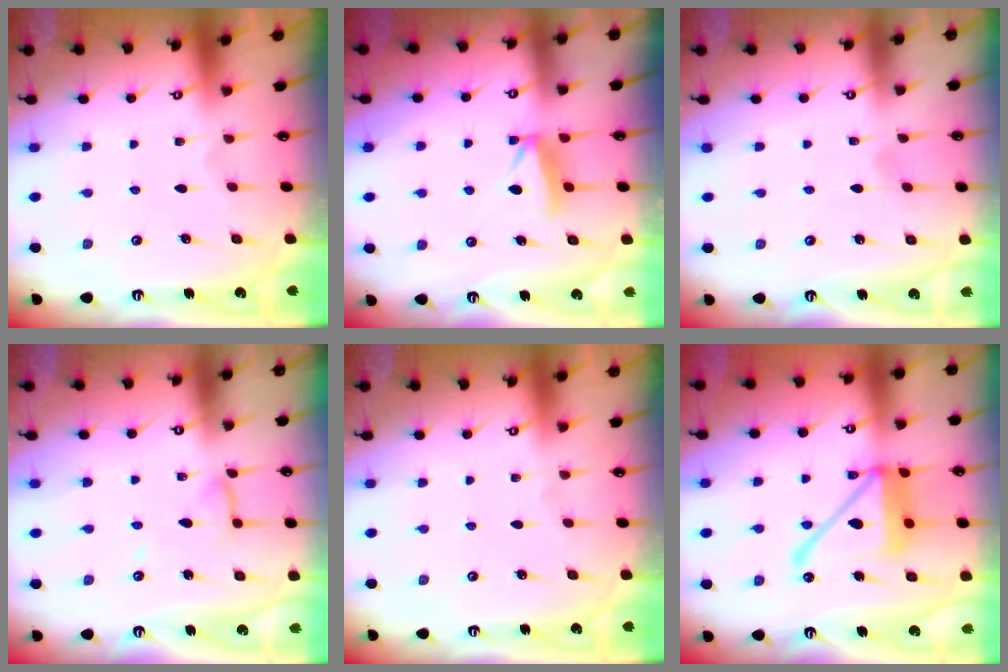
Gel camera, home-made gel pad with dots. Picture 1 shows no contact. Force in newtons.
{"total": 8.0, "press": 8.0, "slide": 0.4}
{"total": 2.5, "press": 2.5, "slide": 0.4}
{"total": 6.1, "press": 6.1, "slide": 0.5}
{"total": 0.0}
{"total": 16.6, "press": 16.5, "slide": 1.8}